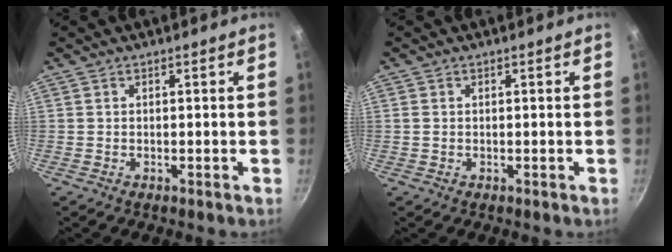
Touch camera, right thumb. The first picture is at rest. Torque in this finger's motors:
{"motor_torque": [-0.24, -0.33, -0.44, 0.27, 0.06]}